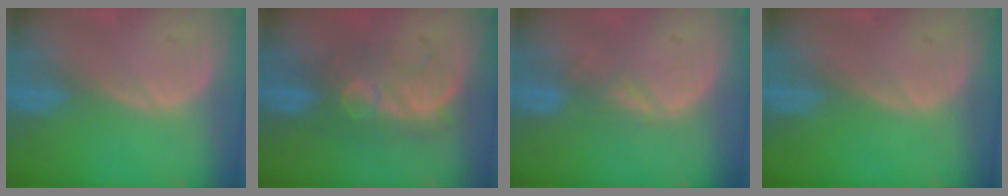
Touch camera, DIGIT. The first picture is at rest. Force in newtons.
{"total": 8.1, "press": 7.9, "slide": 1.7}
{"total": 2.8, "press": 2.2, "slide": 1.7}
{"total": 0.0}